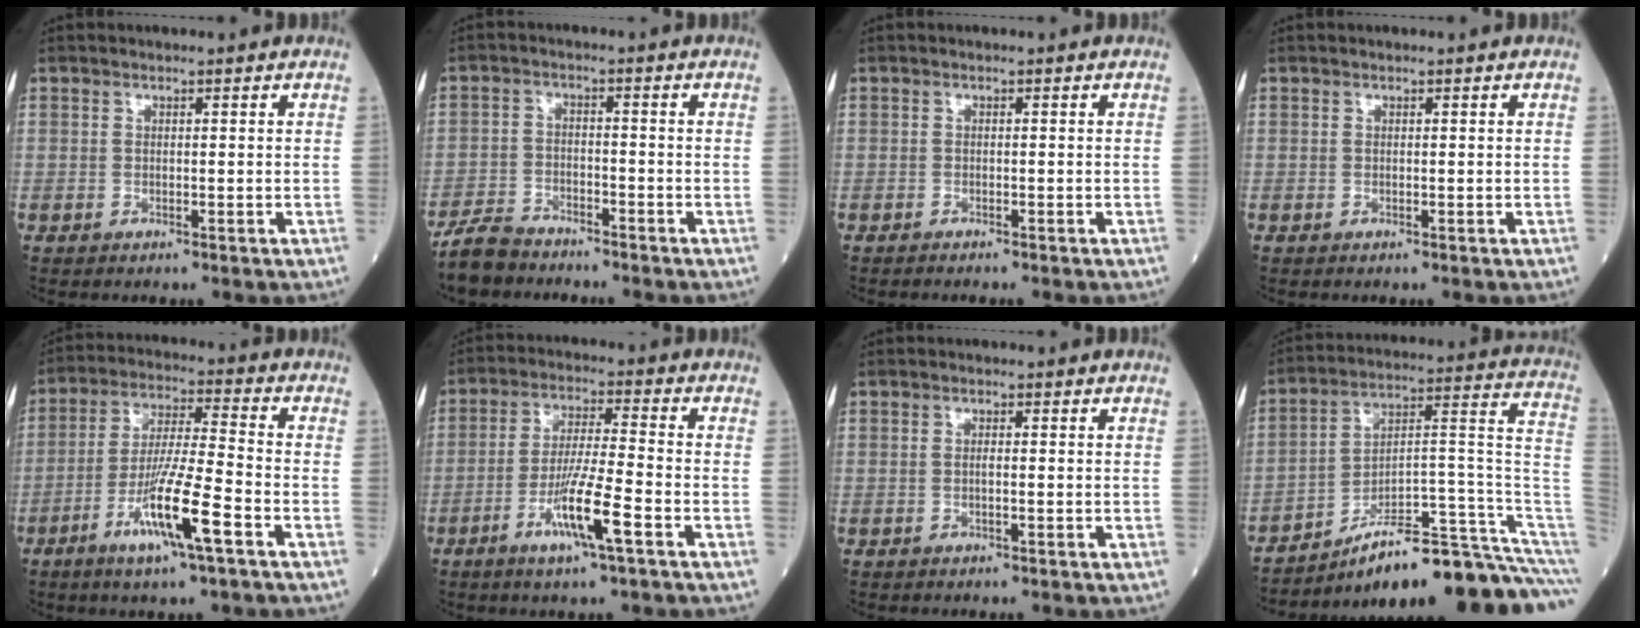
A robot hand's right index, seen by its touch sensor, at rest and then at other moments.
{"total": 5.4, "force": [-5.1, 1.5, 0.9], "torque": [-0.025, -0.012, -0.098]}
{"total": 1.2, "force": [-1.1, -0.1, 0.3], "torque": [-0.002, -0.001, -0.015]}
{"total": 0.0}
{"total": 11.8, "force": [-5.4, 0.2, 10.5], "torque": [-0.201, -0.013, -0.102]}
{"total": 9.4, "force": [-4.2, 0.0, 8.4], "torque": [-0.163, -0.010, -0.080]}
{"total": 0.9, "force": [-0.2, 0.1, 0.9], "torque": [-0.018, 0.001, -0.004]}
{"total": 21.5, "force": [-17.6, 0.6, 12.3], "torque": [-0.092, 0.054, -0.260]}